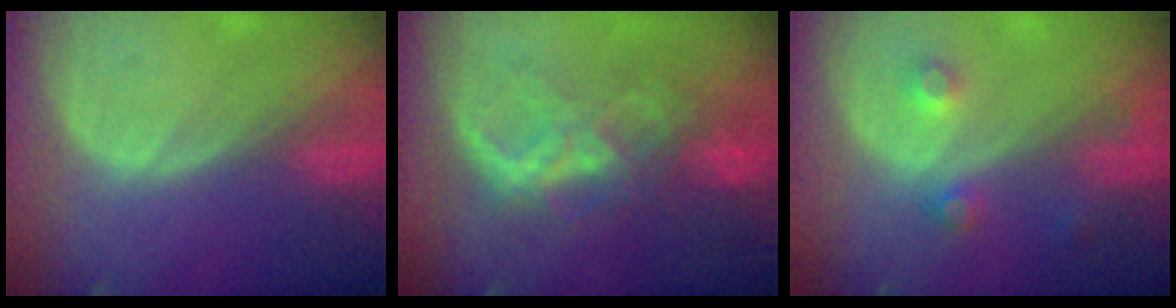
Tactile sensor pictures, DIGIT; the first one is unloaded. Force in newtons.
{"total": 7.3, "press": 7.2, "slide": 1.3}
{"total": 3.8, "press": 3.5, "slide": 1.4}